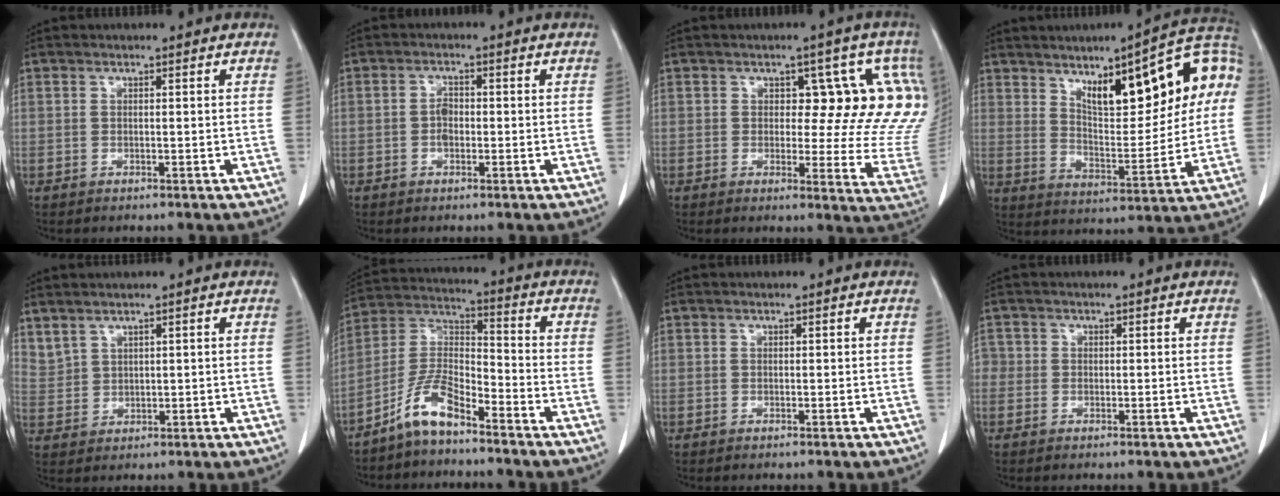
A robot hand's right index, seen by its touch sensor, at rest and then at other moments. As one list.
[{"total": 2.0, "force": [-0.4, 1.3, 1.5], "torque": [-0.027, 0.005, -0.008]}, {"total": 13.8, "force": [4.1, 6.1, 11.7], "torque": [-0.131, -0.001, 0.039]}, {"total": 18.6, "force": [6.3, 5.6, 16.5], "torque": [-0.235, 0.030, 0.096]}, {"total": 3.6, "force": [3.0, 1.7, 0.8], "torque": [-0.020, 0.005, 0.073]}, {"total": 8.6, "force": [-6.4, 2.2, 5.2], "torque": [-0.116, 0.012, -0.131]}, {"total": 0.0}, {"total": 2.0, "force": [-0.1, 1.9, 0.5], "torque": [-0.004, 0.008, -0.007]}]